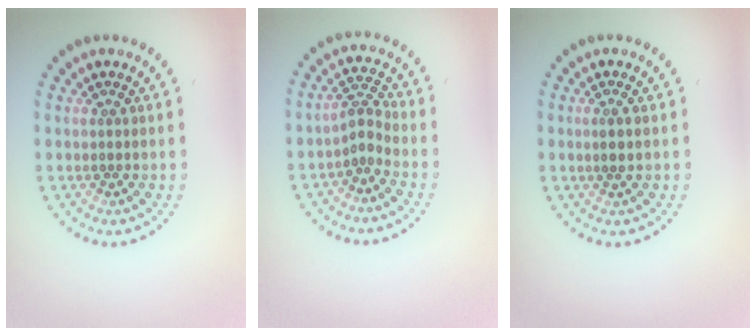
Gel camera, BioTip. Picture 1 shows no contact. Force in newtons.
{"total": 2.1, "press": 1.4, "slide": 1.6}
{"total": 1.3, "press": 1.2, "slide": 0.5}